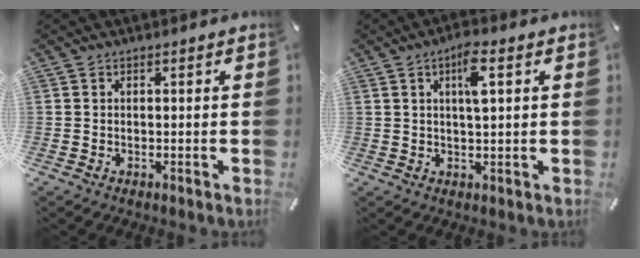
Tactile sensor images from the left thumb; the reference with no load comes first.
{"total": 5.8, "force": [1.9, 1.5, 5.3], "torque": [-0.093, 0.000, 0.027]}